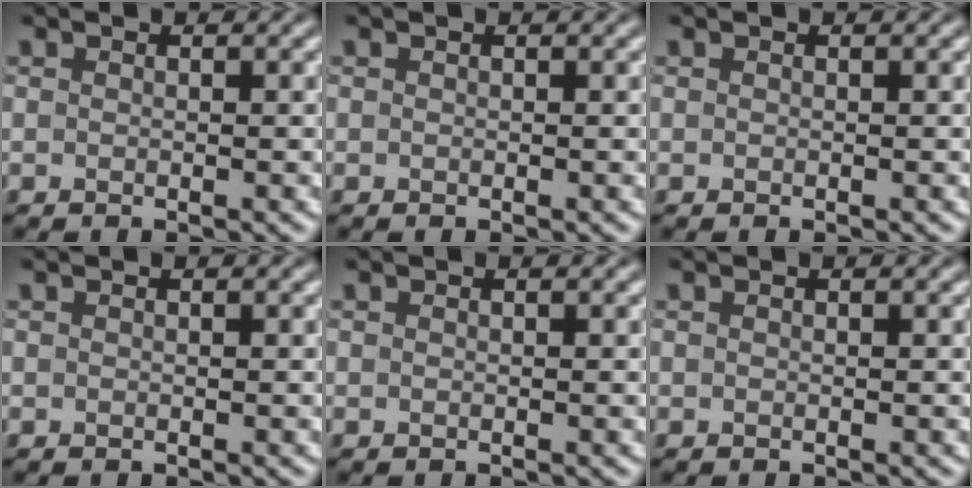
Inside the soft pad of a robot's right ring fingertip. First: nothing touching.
{"total": 0.0}
{"total": 0.0}
{"total": 0.0}
{"total": 0.0}
{"total": 0.0}